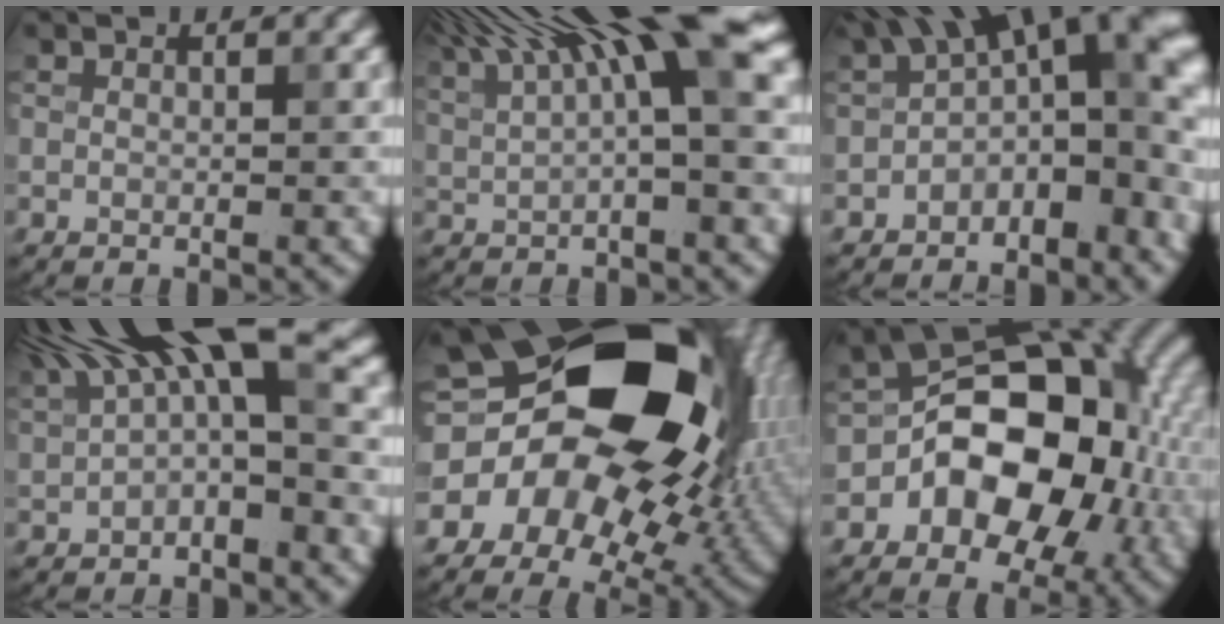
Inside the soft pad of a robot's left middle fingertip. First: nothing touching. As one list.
[{"total": 10.7, "force": [5.4, 2.2, 9.0], "torque": [-0.144, 0.014, 0.091]}, {"total": 11.0, "force": [-0.6, 5.9, 9.3], "torque": [-0.107, 0.016, -0.023]}, {"total": 9.2, "force": [3.3, 3.2, 8.0], "torque": [-0.135, 0.018, 0.042]}, {"total": 19.5, "force": [1.4, 13.6, 13.9], "torque": [-0.216, -0.014, 0.052]}, {"total": 11.9, "force": [-1.9, 8.1, 8.4], "torque": [-0.104, 0.010, -0.040]}]